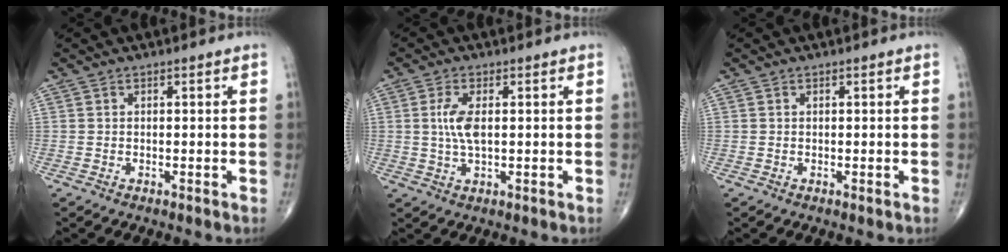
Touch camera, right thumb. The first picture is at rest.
{"total": 4.9, "force": [0.6, 1.9, 4.5], "torque": [-0.101, -0.001, 0.013]}
{"total": 0.0}